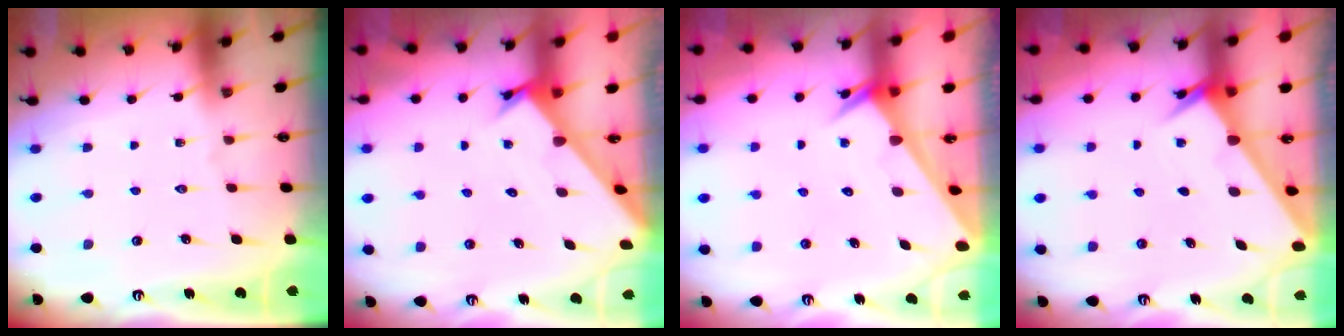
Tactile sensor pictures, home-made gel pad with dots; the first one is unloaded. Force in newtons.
{"total": 2.1, "press": 2.1, "slide": 0.2}
{"total": 2.4, "press": 2.4, "slide": 0.1}
{"total": 2.0, "press": 2.0, "slide": 0.1}